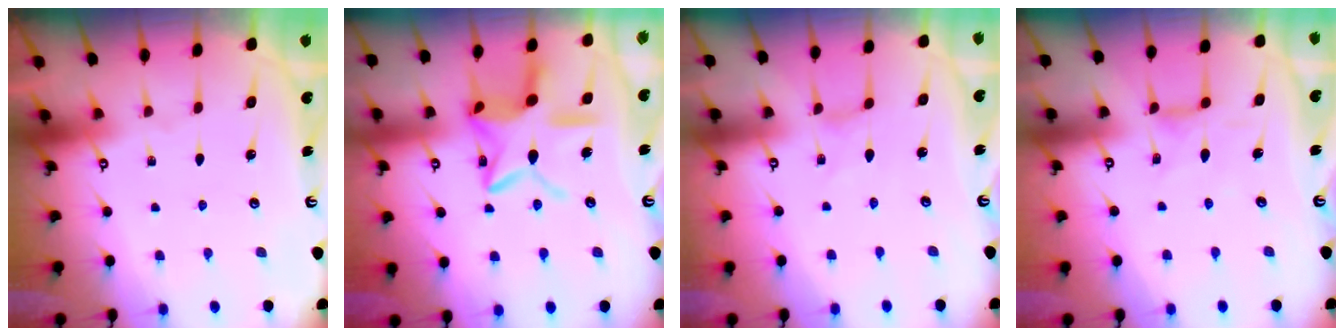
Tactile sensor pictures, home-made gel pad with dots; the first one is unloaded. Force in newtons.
{"total": 16.3, "press": 16.2, "slide": 1.2}
{"total": 0.0}
{"total": 2.3, "press": 2.3, "slide": 0.5}